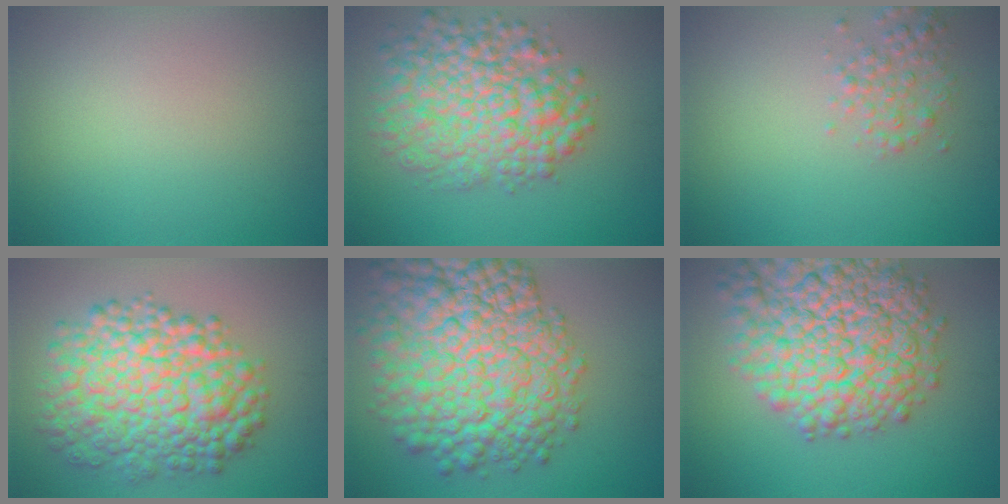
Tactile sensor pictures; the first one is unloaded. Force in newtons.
{"total": 8.3, "press": 8.3, "slide": 0.2}
{"total": 2.1, "press": 2.1, "slide": 0.0}
{"total": 10.5, "press": 10.5, "slide": 0.2}
{"total": 14.1, "press": 14.1, "slide": 0.4}
{"total": 13.3, "press": 13.3, "slide": 0.6}